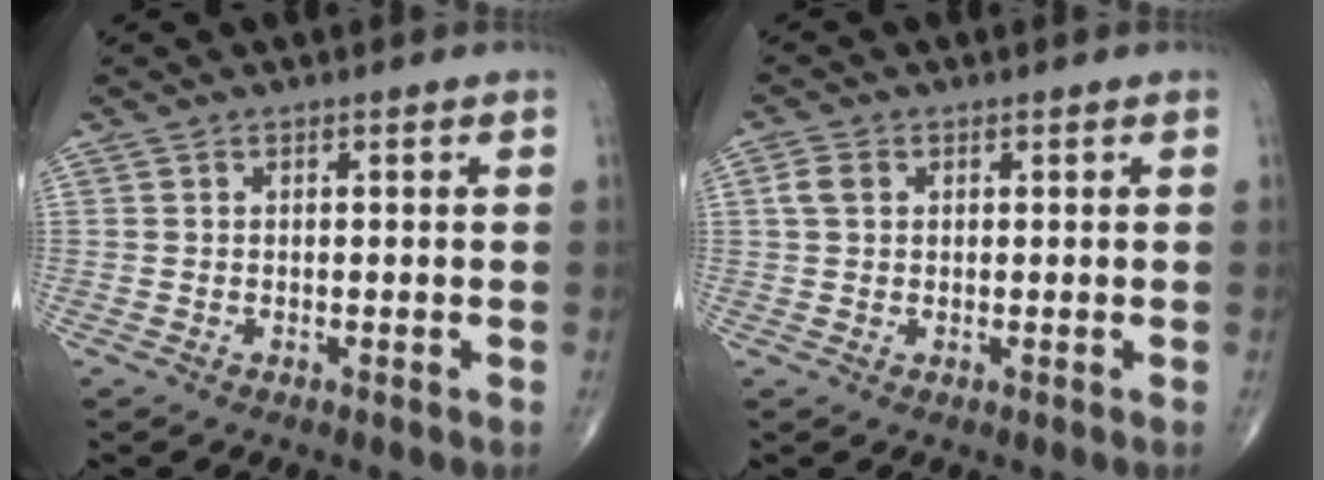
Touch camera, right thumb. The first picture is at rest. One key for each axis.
{"total": 2.7, "fx": 0.7, "fy": 2.1, "fz": 1.6, "tx": -0.034, "ty": 0.007, "tz": 0.013}